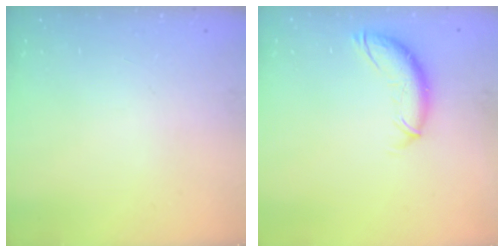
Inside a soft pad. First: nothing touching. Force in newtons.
{"total": 10.8, "press": 10.6, "slide": 1.8}